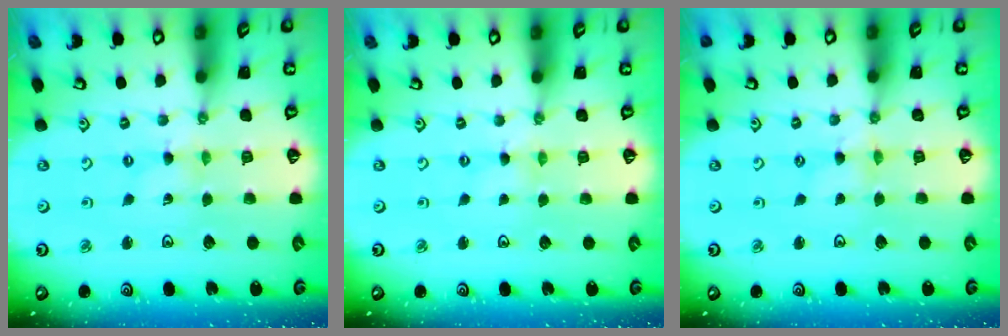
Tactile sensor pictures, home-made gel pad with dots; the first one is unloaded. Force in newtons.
{"total": 0.0}
{"total": 0.0}